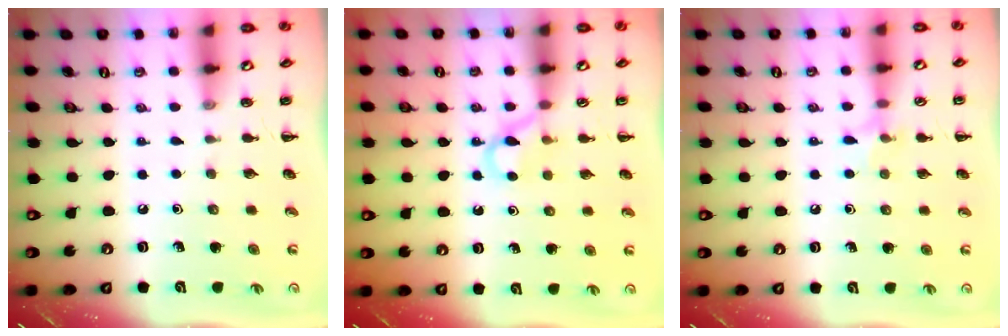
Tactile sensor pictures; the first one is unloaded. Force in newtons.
{"total": 4.4, "press": 4.2, "slide": 1.3}
{"total": 6.4, "press": 6.0, "slide": 2.0}